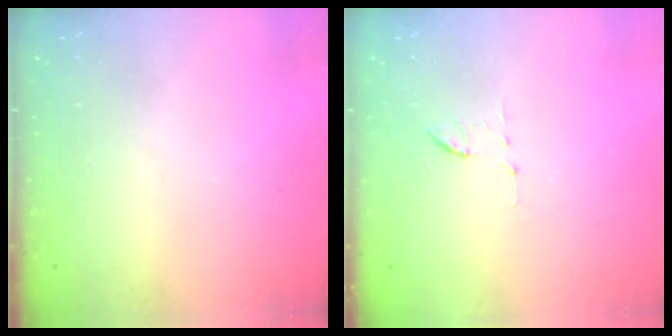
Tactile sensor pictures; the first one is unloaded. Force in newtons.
{"total": 6.2, "press": 6.0, "slide": 1.8}